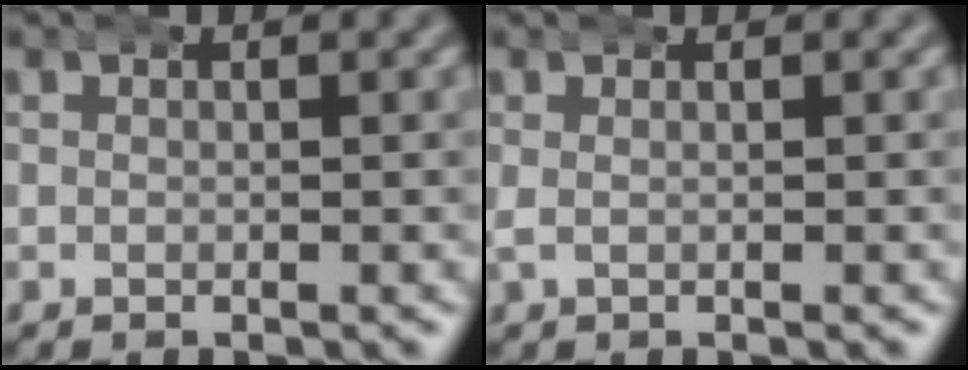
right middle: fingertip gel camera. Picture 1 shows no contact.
{"total": 0.9, "force": [0.3, 0.4, 0.8], "torque": [-0.023, -0.003, 0.009]}